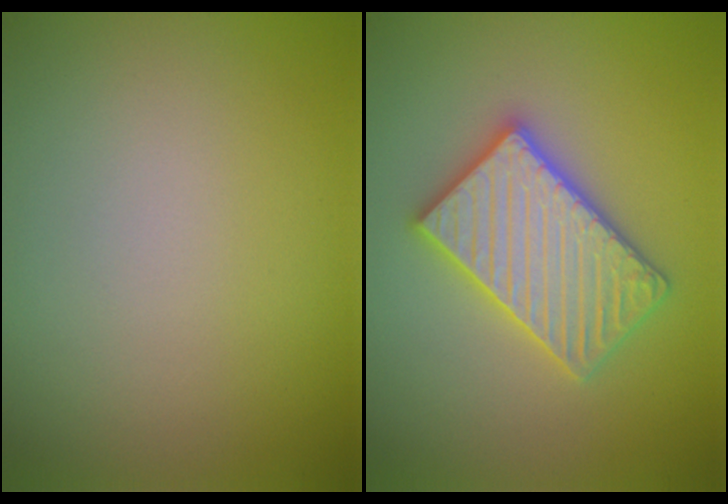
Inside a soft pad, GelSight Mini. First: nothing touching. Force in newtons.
{"total": 5.5, "press": 5.5, "slide": 0.9}